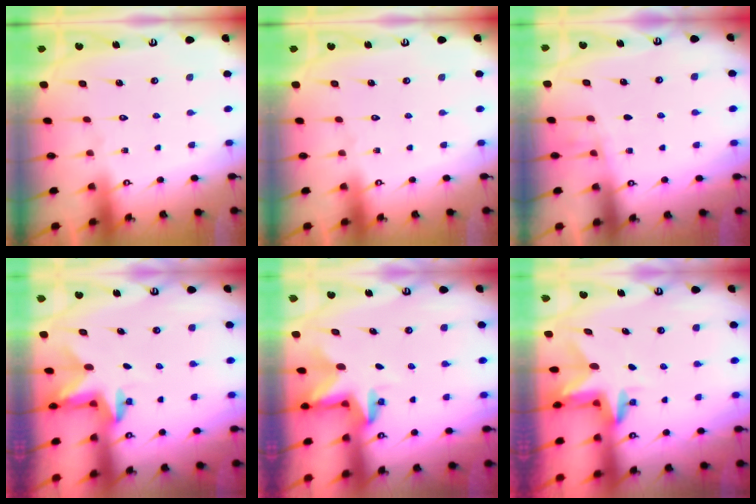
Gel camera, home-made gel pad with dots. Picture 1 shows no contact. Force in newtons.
{"total": 0.0}
{"total": 3.3, "press": 3.1, "slide": 1.1}
{"total": 2.3, "press": 2.3, "slide": 0.4}
{"total": 2.9, "press": 2.9, "slide": 0.2}
{"total": 2.9, "press": 2.9, "slide": 0.2}